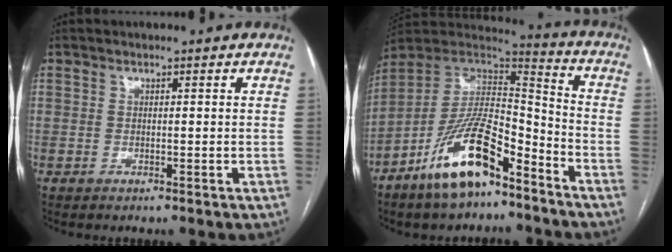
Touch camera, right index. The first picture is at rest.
{"total": 16.3, "force": [-10.5, 5.1, 11.4], "torque": [-0.209, 0.013, -0.187]}